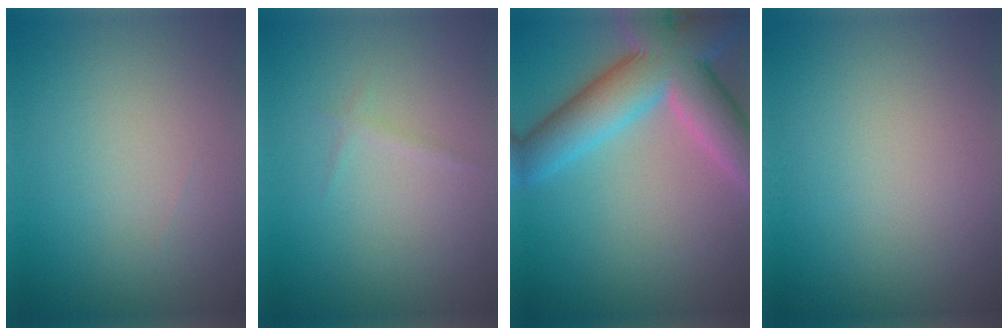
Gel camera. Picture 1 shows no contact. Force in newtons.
{"total": 0.6, "press": 0.6, "slide": 0.1}
{"total": 9.8, "press": 9.8, "slide": 1.0}
{"total": 0.0}